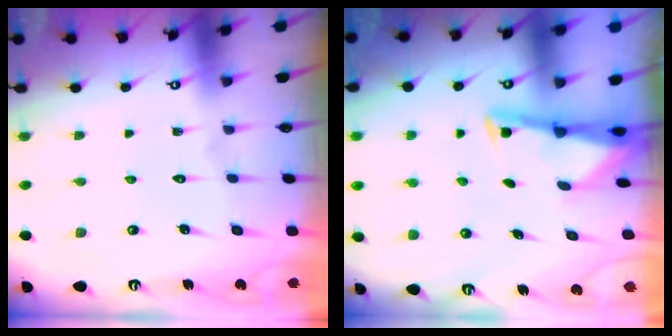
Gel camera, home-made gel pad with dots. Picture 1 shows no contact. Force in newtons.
{"total": 3.0, "press": 3.0, "slide": 0.3}